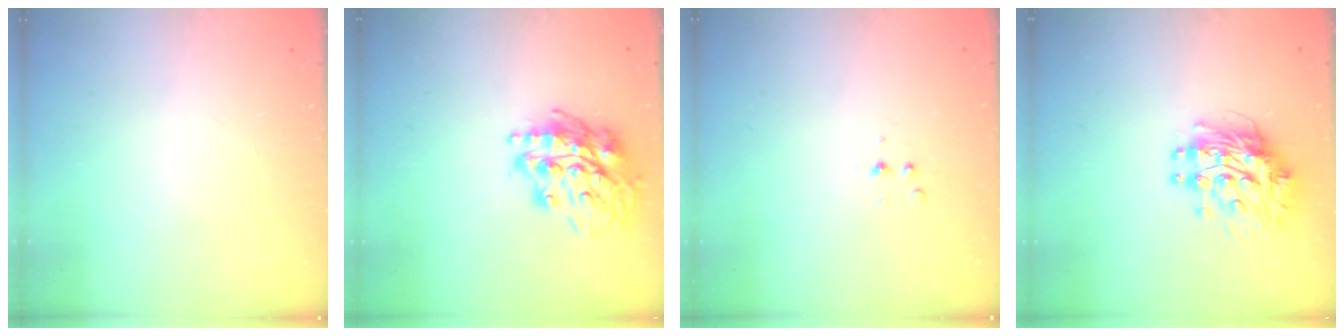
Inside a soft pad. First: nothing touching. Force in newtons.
{"total": 17.5, "press": 17.4, "slide": 1.8}
{"total": 3.1, "press": 2.7, "slide": 1.6}
{"total": 11.5, "press": 11.5, "slide": 1.0}